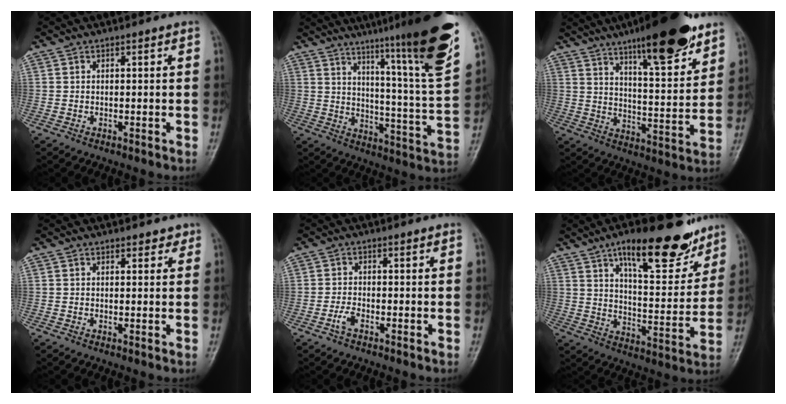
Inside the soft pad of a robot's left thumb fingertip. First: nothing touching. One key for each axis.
{"total": 24.3, "fx": 16.7, "fy": 0.9, "fz": 17.6, "tx": -0.234, "ty": -0.097, "tz": 0.236}
{"total": 18.6, "fx": 12.5, "fy": 4.3, "fz": 13.1, "tx": -0.165, "ty": -0.067, "tz": 0.194}
{"total": 1.7, "fx": 1.3, "fy": 1.0, "fz": 0.4, "tx": 0.010, "ty": -0.006, "tz": 0.011}
{"total": 2.0, "fx": -1.2, "fy": 0.8, "fz": 1.4, "tx": -0.033, "ty": 0.005, "tz": -0.025}
{"total": 19.4, "fx": 12.6, "fy": 6.7, "fz": 13.1, "tx": -0.145, "ty": -0.065, "tz": 0.195}